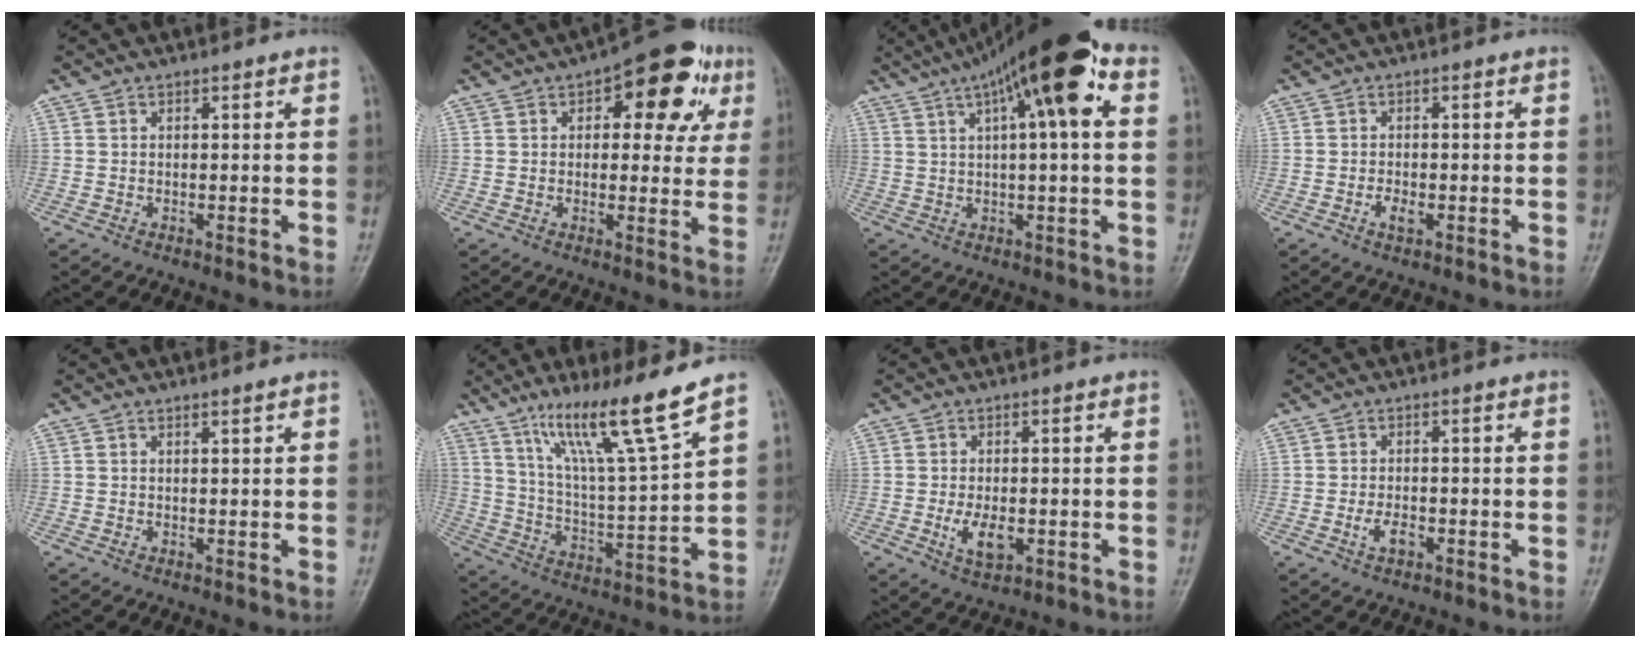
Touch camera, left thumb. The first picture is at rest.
{"total": 14.4, "force": [5.7, 7.4, 11.0], "torque": [-0.083, 0.006, 0.065]}
{"total": 16.9, "force": [6.6, 4.3, 15.0], "torque": [-0.234, 0.031, 0.097]}
{"total": 2.2, "force": [-0.9, 1.1, 1.7], "torque": [-0.030, 0.003, -0.015]}
{"total": 0.5, "force": [0.4, -0.1, 0.3], "torque": [-0.011, -0.005, 0.011]}
{"total": 14.6, "force": [10.2, 0.0, 10.5], "torque": [-0.180, -0.062, 0.186]}
{"total": 5.0, "force": [-1.1, 2.6, 4.1], "torque": [-0.073, -0.006, -0.015]}
{"total": 2.8, "force": [-1.2, 1.4, 2.1], "torque": [-0.041, 0.007, -0.021]}